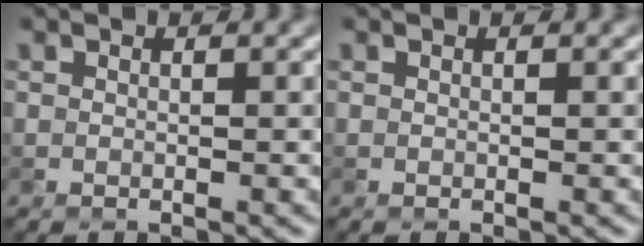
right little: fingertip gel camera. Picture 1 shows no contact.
{"total": 0.0}